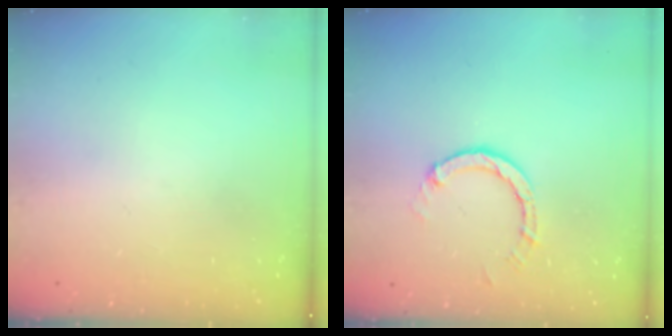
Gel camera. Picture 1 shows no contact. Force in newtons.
{"total": 3.2, "press": 3.2, "slide": 0.2}